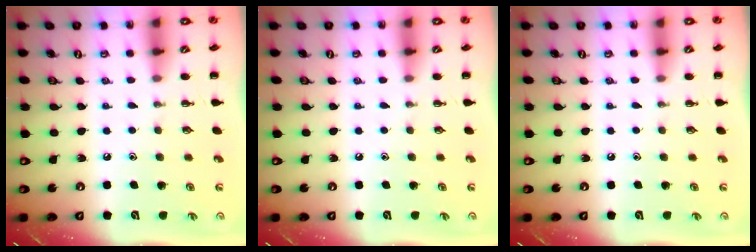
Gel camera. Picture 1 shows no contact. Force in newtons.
{"total": 0.0}
{"total": 0.0}